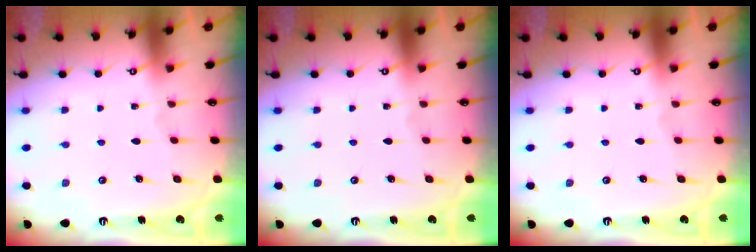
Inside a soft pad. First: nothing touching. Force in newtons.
{"total": 0.0}
{"total": 0.0}